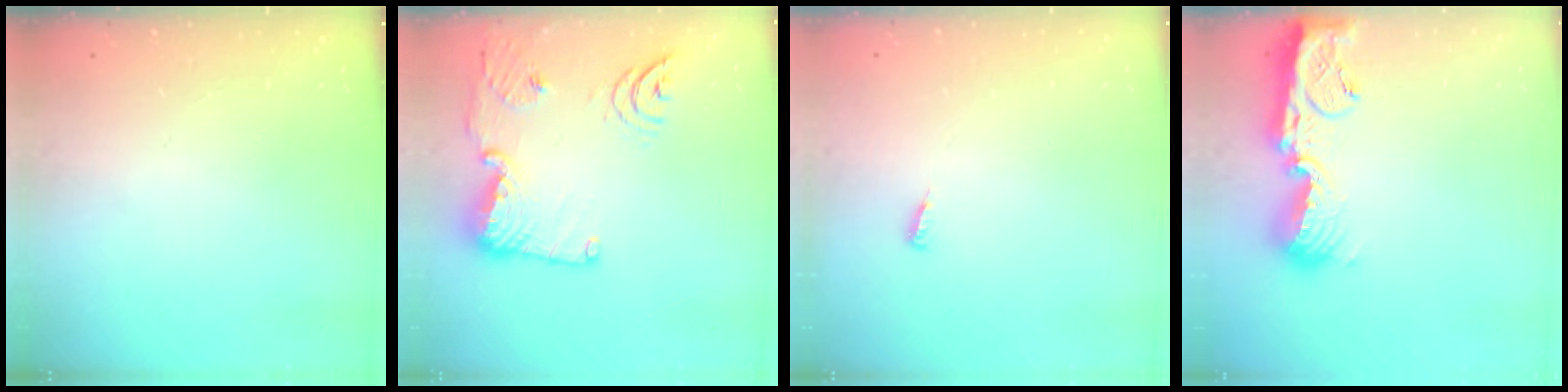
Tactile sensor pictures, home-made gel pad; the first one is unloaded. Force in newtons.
{"total": 20.1, "press": 19.4, "slide": 5.4}
{"total": 3.8, "press": 3.8, "slide": 0.4}
{"total": 14.6, "press": 14.5, "slide": 1.4}